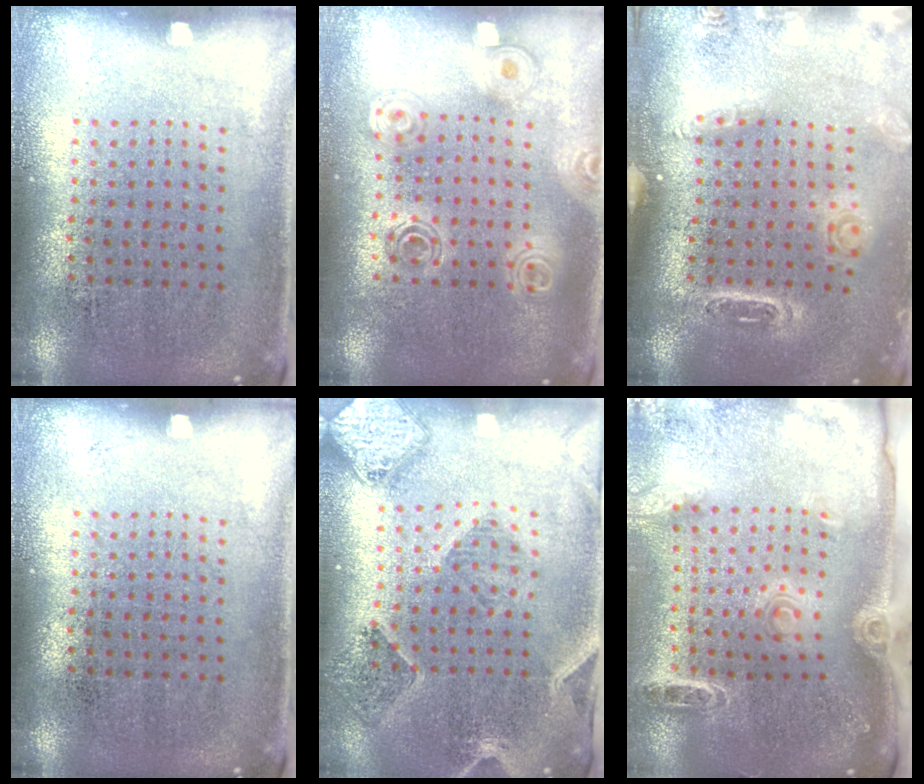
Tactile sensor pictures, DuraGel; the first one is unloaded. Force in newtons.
{"total": 1.6, "press": 1.4, "slide": 0.8}
{"total": 1.5, "press": 1.5, "slide": 0.3}
{"total": 0.0}
{"total": 1.5, "press": 1.4, "slide": 0.4}
{"total": 2.0, "press": 1.8, "slide": 0.8}